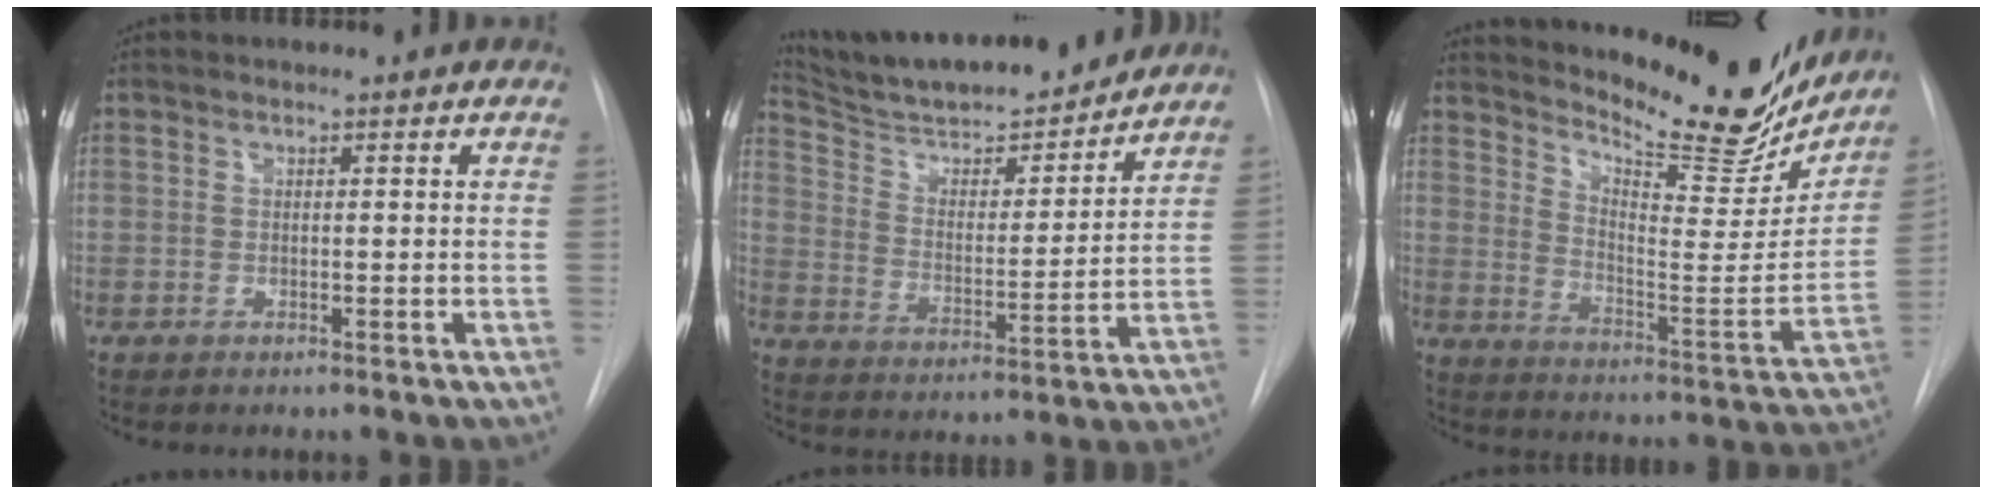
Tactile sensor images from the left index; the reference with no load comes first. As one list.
[{"total": 19.2, "force": [17.5, 2.9, 7.3], "torque": [-0.119, -0.009, 0.273]}, {"total": 20.8, "force": [18.4, 4.9, 8.3], "torque": [-0.124, -0.063, 0.249]}]